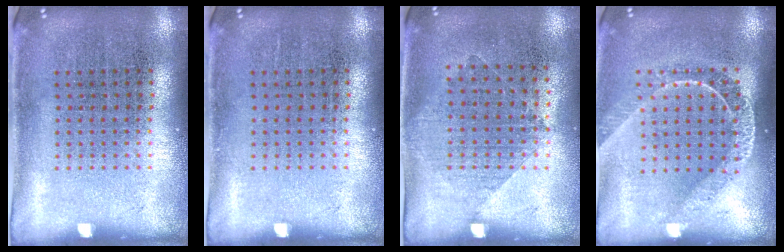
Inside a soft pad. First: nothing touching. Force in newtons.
{"total": 0.0}
{"total": 1.0, "press": 1.0, "slide": 0.4}
{"total": 1.7, "press": 1.5, "slide": 0.9}